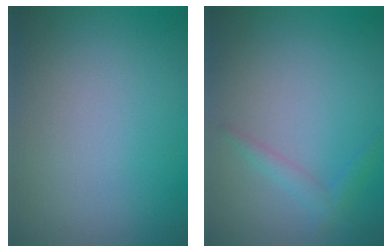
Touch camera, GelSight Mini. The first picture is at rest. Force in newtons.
{"total": 1.4, "press": 1.4, "slide": 0.1}